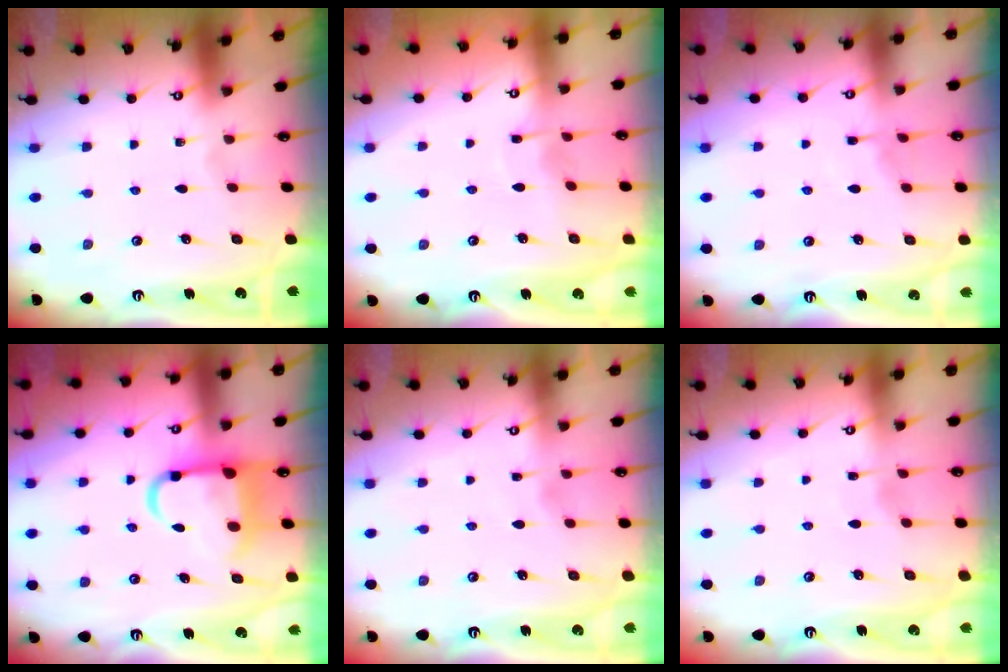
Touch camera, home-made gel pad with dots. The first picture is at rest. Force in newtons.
{"total": 2.8, "press": 2.8, "slide": 0.3}
{"total": 4.7, "press": 4.6, "slide": 0.6}
{"total": 10.5, "press": 10.4, "slide": 1.2}
{"total": 2.0, "press": 2.0, "slide": 0.1}
{"total": 2.6, "press": 2.5, "slide": 0.2}